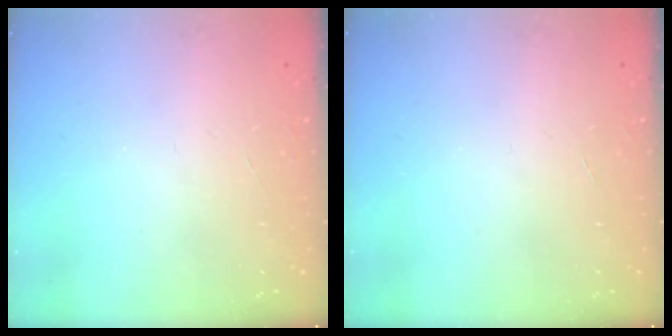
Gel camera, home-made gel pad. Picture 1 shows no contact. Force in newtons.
{"total": 0.0}